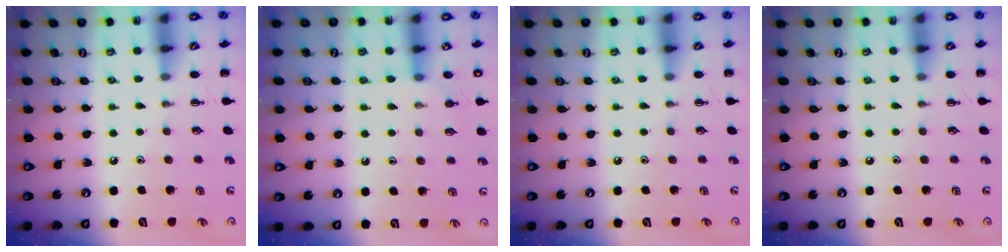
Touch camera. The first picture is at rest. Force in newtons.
{"total": 7.7, "press": 7.6, "slide": 1.5}
{"total": 0.0}
{"total": 0.0}